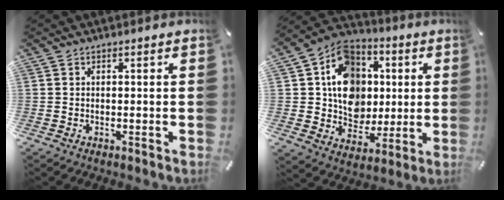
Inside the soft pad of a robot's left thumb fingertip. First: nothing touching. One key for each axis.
{"total": 15.0, "fx": 1.7, "fy": 13.4, "fz": 6.4, "tx": -0.099, "ty": -0.002, "tz": 0.043}